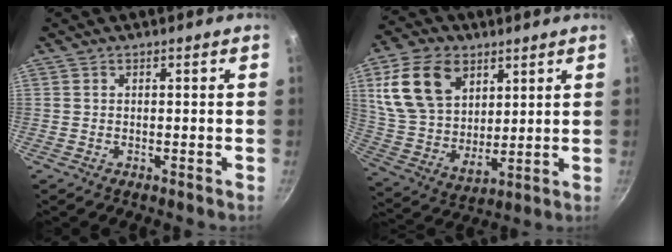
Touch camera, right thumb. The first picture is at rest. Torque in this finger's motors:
{"motor_torque": [-0.76, 1.23, 0.80, 0.32, 0.16]}